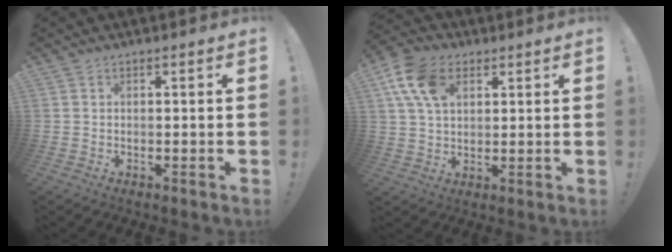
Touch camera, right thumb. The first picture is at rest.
{"total": 12.9, "force": [5.4, 8.7, 7.8], "torque": [-0.135, -0.008, 0.106]}